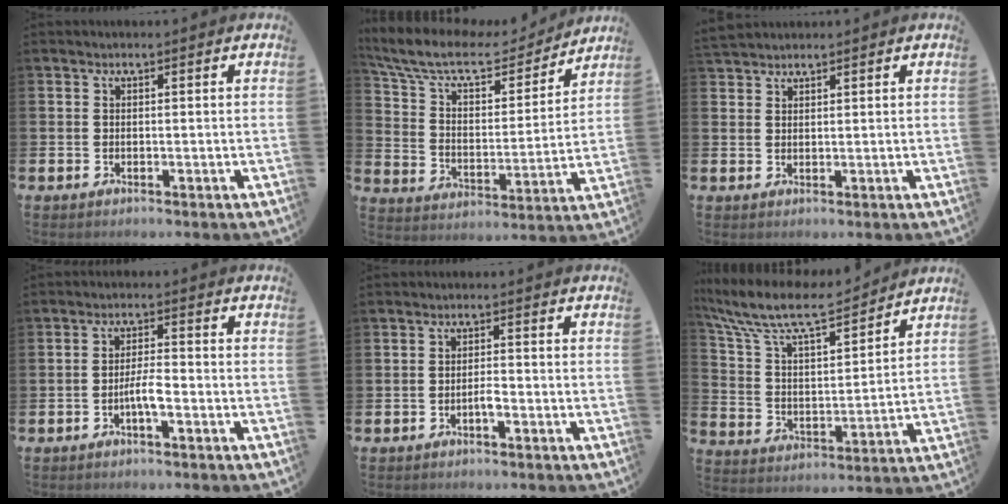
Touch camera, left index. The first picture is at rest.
{"total": 10.6, "force": [8.7, 3.9, 4.6], "torque": [-0.126, -0.050, 0.148]}
{"total": 2.2, "force": [2.2, 0.6, 0.1], "torque": [-0.007, -0.001, 0.042]}
{"total": 2.9, "force": [-1.2, 0.6, 2.6], "torque": [-0.054, 0.007, -0.022]}
{"total": 1.4, "force": [-0.8, 0.3, 1.1], "torque": [-0.030, 0.002, -0.013]}
{"total": 10.4, "force": [9.1, 2.6, 4.3], "torque": [-0.130, -0.051, 0.157]}